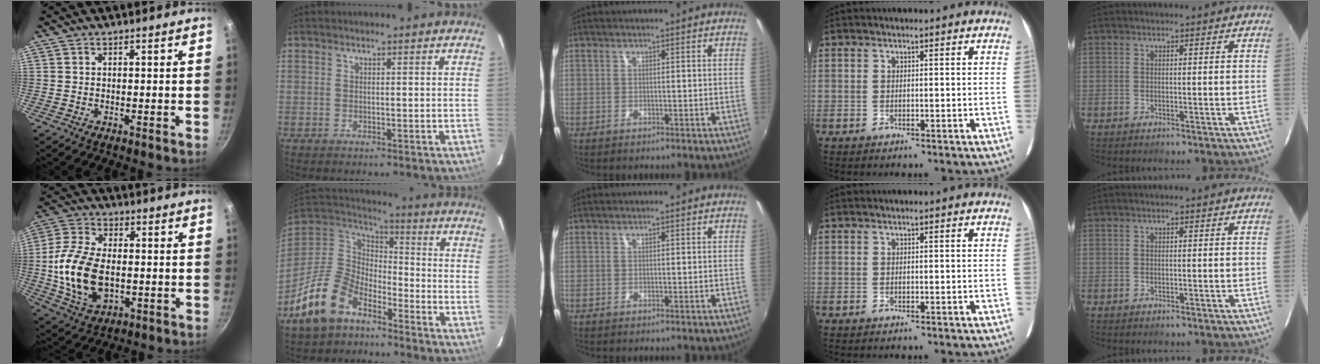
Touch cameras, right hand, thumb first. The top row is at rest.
{"thumb": {"total": 15.8, "force": [-1.4, 9.6, 12.4], "torque": [-0.238, 0.009, -0.026]}, "index": {"total": 15.4, "force": [-9.8, 8.6, 8.3], "torque": [-0.198, 0.008, -0.182]}}